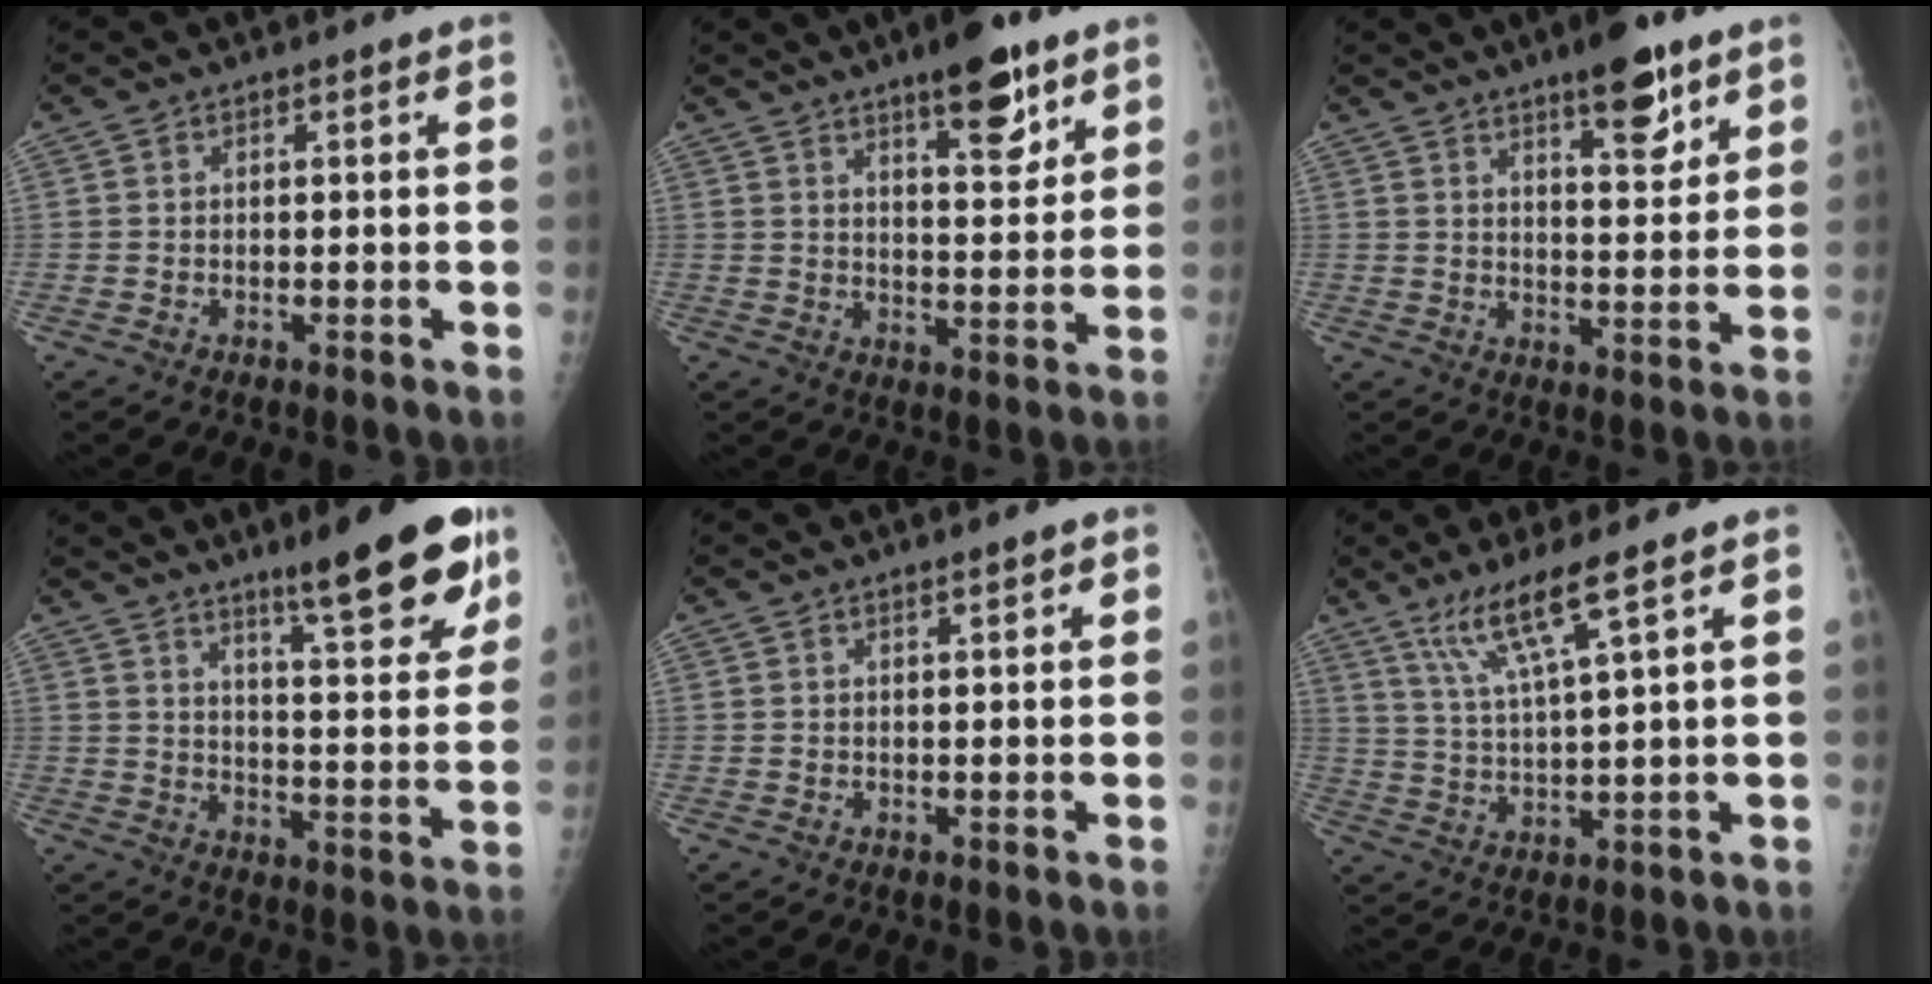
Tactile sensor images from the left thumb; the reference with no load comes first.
{"total": 10.7, "force": [6.9, 3.3, 7.5], "torque": [-0.087, -0.040, 0.102]}
{"total": 9.8, "force": [6.4, 3.1, 6.8], "torque": [-0.078, -0.037, 0.094]}
{"total": 16.6, "force": [10.9, 2.8, 12.2], "torque": [-0.135, -0.061, 0.161]}
{"total": 1.0, "force": [0.6, 0.1, 0.7], "torque": [-0.006, -0.001, 0.008]}
{"total": 8.5, "force": [5.3, -0.3, 6.6], "torque": [-0.136, -0.026, 0.114]}